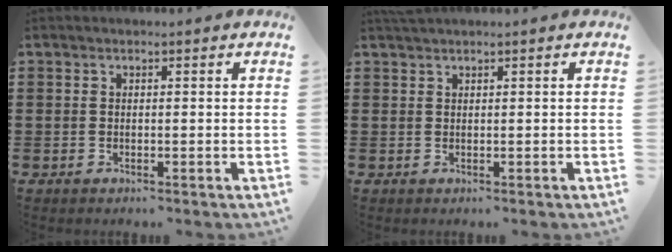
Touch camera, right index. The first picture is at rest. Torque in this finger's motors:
{"motor_torque": [0.00, -0.06, 0.03, 0.02]}